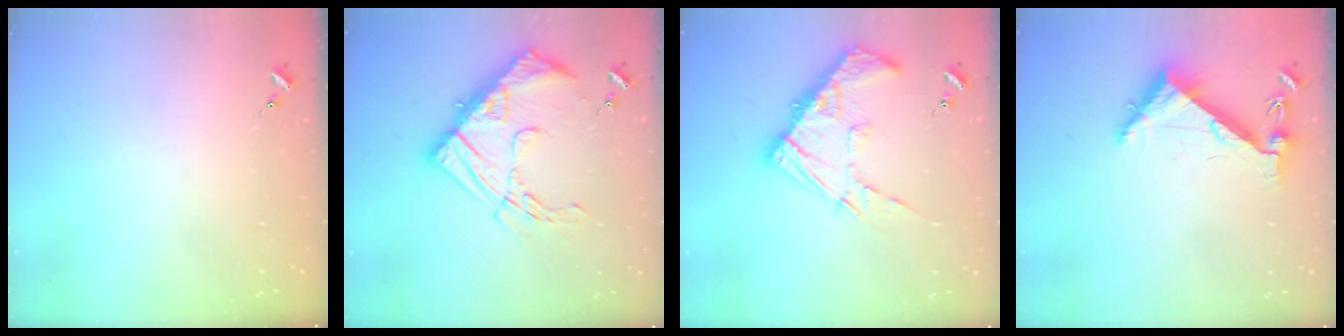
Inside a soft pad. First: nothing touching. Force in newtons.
{"total": 18.8, "press": 18.7, "slide": 1.2}
{"total": 15.9, "press": 15.8, "slide": 1.5}
{"total": 6.3, "press": 6.2, "slide": 0.7}